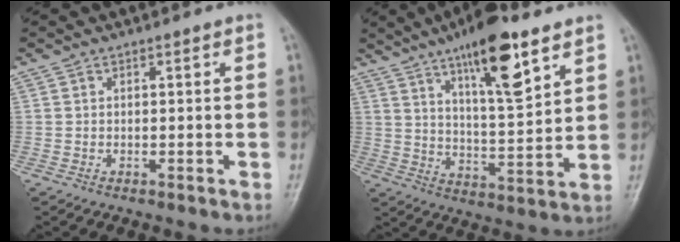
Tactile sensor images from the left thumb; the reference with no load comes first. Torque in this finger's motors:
{"motor_torque": [2.45, 1.33, 1.62, -1.15, 0.43]}